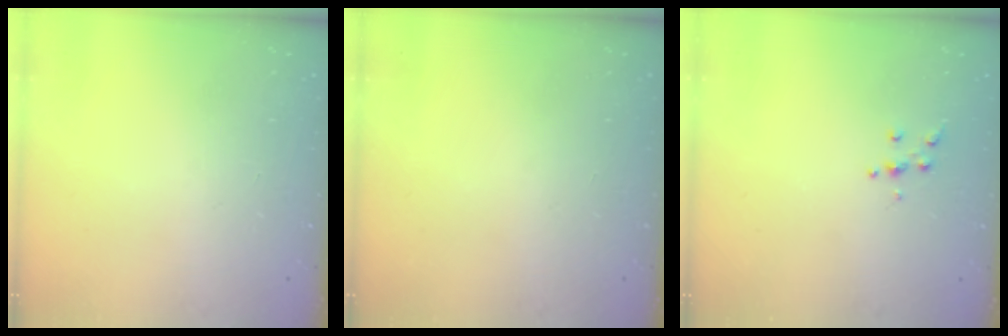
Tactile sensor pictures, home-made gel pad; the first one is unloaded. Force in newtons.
{"total": 0.0}
{"total": 4.8, "press": 4.8, "slide": 0.6}